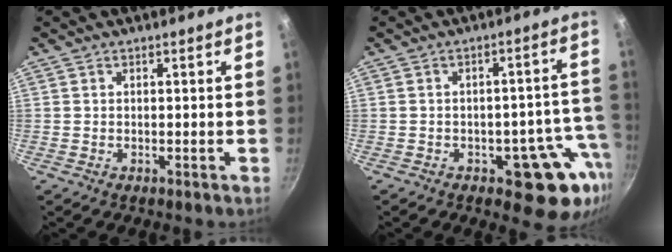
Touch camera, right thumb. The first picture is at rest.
{"total": 11.6, "force": [-4.8, 6.5, 8.3], "torque": [-0.033, 0.039, -0.053]}